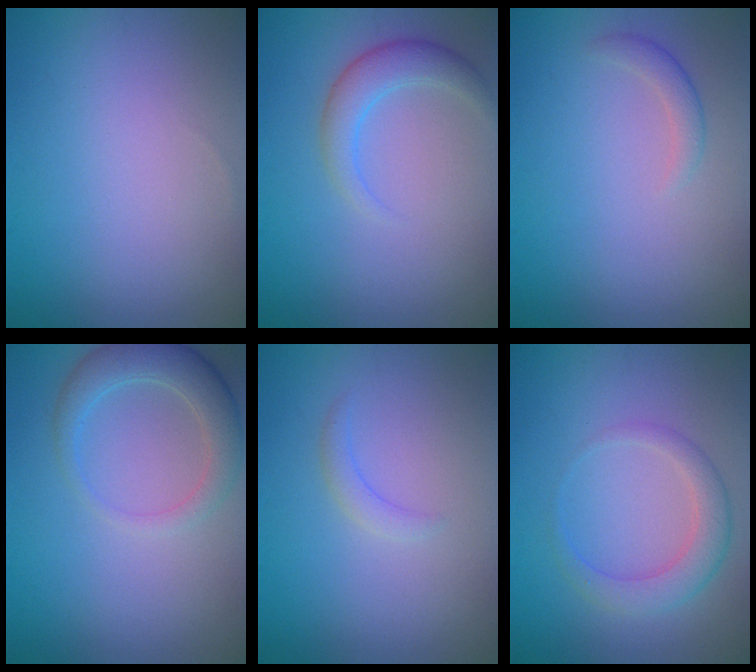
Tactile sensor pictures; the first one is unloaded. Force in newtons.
{"total": 2.8, "press": 2.8, "slide": 0.2}
{"total": 1.3, "press": 1.3, "slide": 0.1}
{"total": 3.6, "press": 3.5, "slide": 0.5}
{"total": 1.2, "press": 1.2, "slide": 0.2}
{"total": 3.0, "press": 3.0, "slide": 0.1}